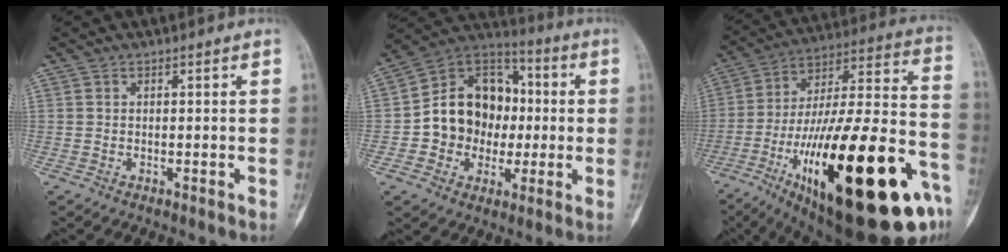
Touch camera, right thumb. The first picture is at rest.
{"total": 16.6, "force": [-0.7, 13.8, 9.1], "torque": [-0.092, 0.033, -0.014]}
{"total": 40.7, "force": [-16.8, 11.9, 35.1], "torque": [-0.505, 0.047, -0.259]}